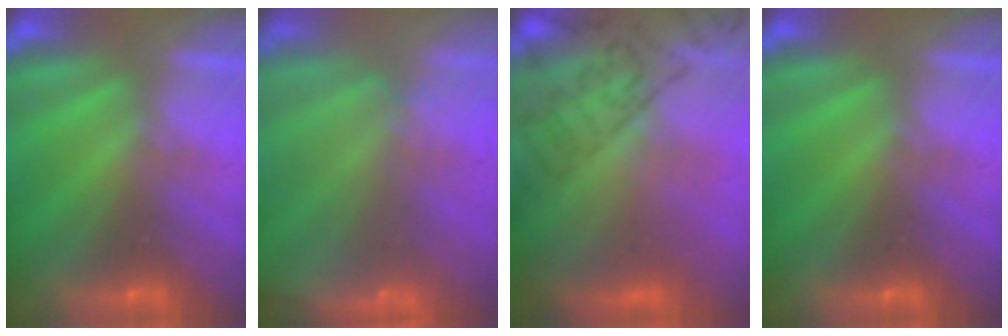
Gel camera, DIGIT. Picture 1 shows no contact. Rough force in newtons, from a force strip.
{"total": 7.7}
{"total": 8.1}
{"total": 0.0}